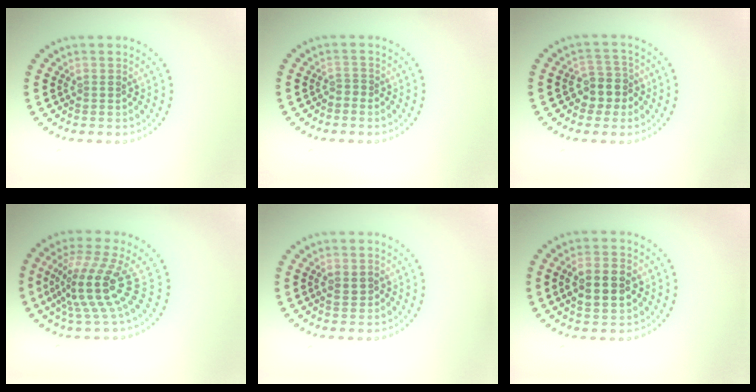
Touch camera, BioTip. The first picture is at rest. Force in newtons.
{"total": 0.7, "press": 0.3, "slide": 0.6}
{"total": 2.8, "press": 2.5, "slide": 1.3}
{"total": 5.0, "press": 3.6, "slide": 3.4}
{"total": 1.3, "press": 1.3, "slide": 0.0}
{"total": 5.2, "press": 5.2, "slide": 0.2}